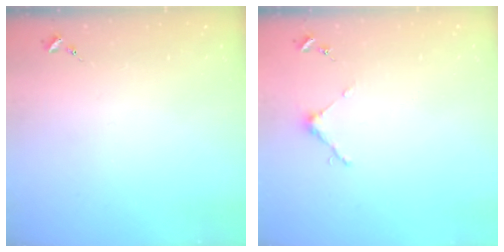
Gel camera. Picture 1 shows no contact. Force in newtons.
{"total": 3.7, "press": 3.7, "slide": 0.3}